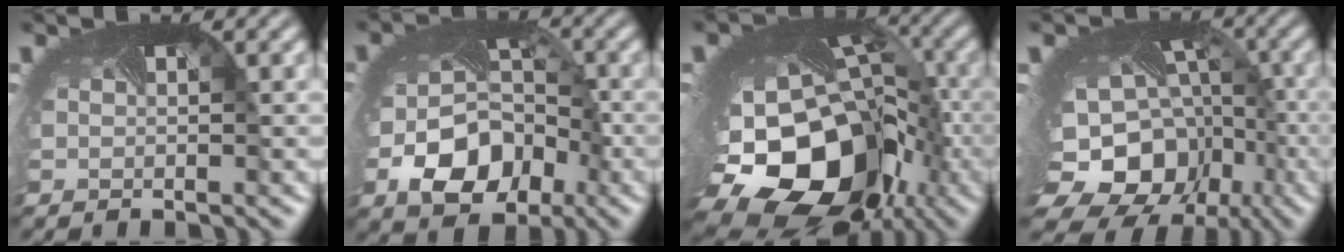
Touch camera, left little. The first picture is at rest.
{"total": 7.6, "force": [-3.1, 5.6, 4.0], "torque": [-0.093, -0.035, -0.043]}
{"total": 20.1, "force": [-7.0, 14.9, 11.5], "torque": [-0.219, -0.076, -0.085]}
{"total": 15.3, "force": [-5.8, 12.1, 7.4], "torque": [-0.155, -0.056, -0.064]}